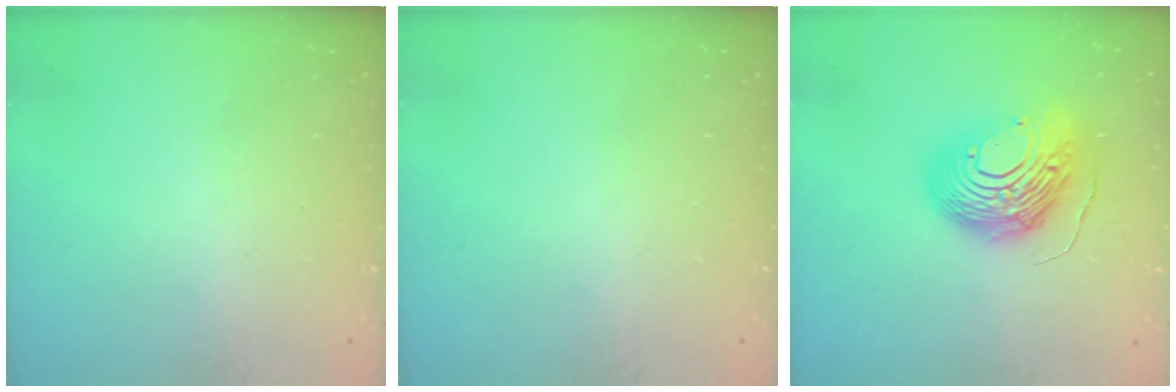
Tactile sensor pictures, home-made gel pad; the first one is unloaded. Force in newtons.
{"total": 0.0}
{"total": 16.2, "press": 16.2, "slide": 1.3}